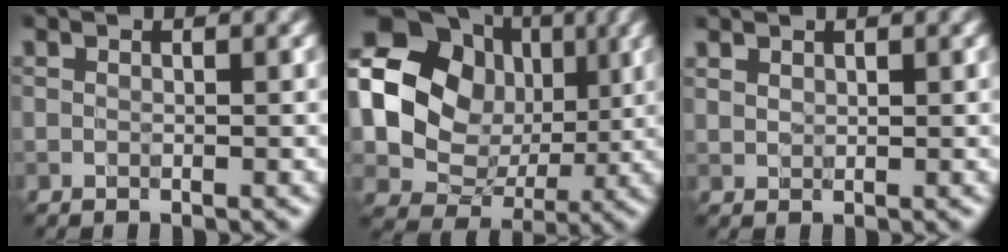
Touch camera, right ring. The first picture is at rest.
{"total": 13.8, "force": [2.5, 11.7, 7.0], "torque": [-0.148, 0.033, 0.043]}
{"total": 0.7, "force": [0.4, -0.2, -0.6], "torque": [0.005, 0.009, 0.024]}